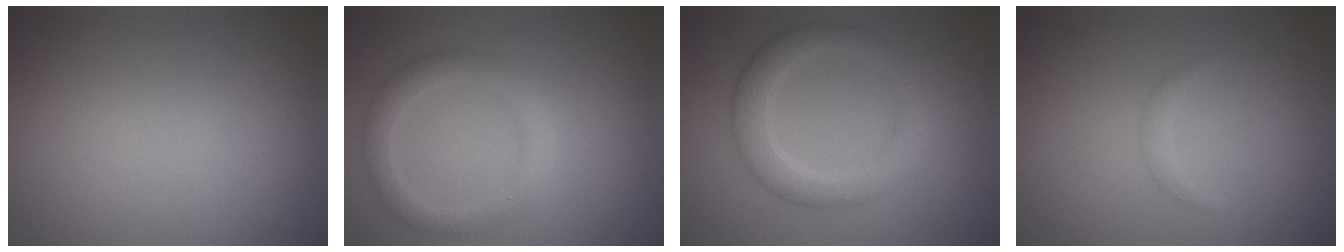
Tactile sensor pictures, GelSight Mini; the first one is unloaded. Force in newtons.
{"total": 3.1, "press": 3.0, "slide": 0.4}
{"total": 3.7, "press": 3.7, "slide": 0.2}
{"total": 0.8, "press": 0.8, "slide": 0.1}